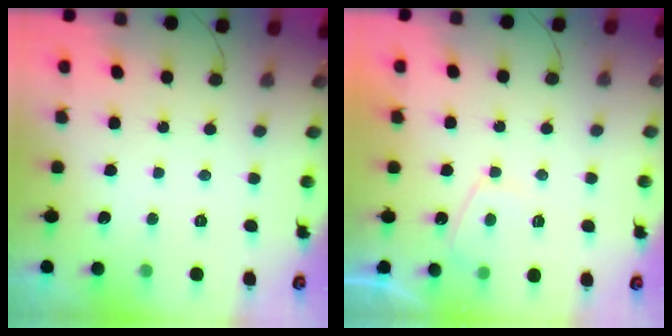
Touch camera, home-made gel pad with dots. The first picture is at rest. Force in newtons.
{"total": 2.5, "press": 2.4, "slide": 0.7}